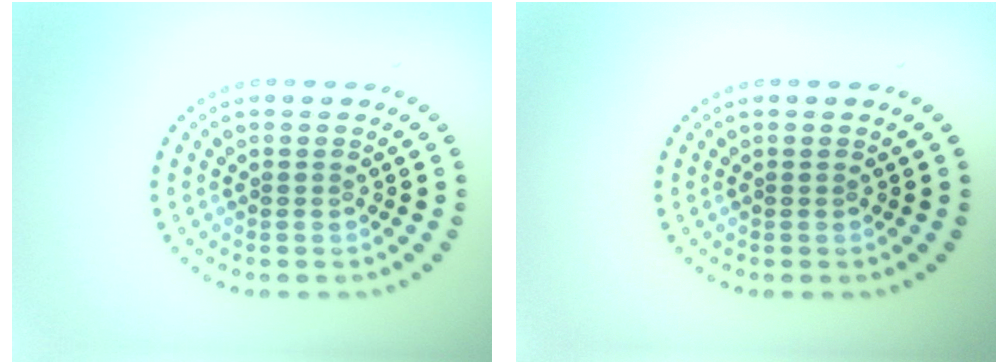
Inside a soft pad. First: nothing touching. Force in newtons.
{"total": 0.0}